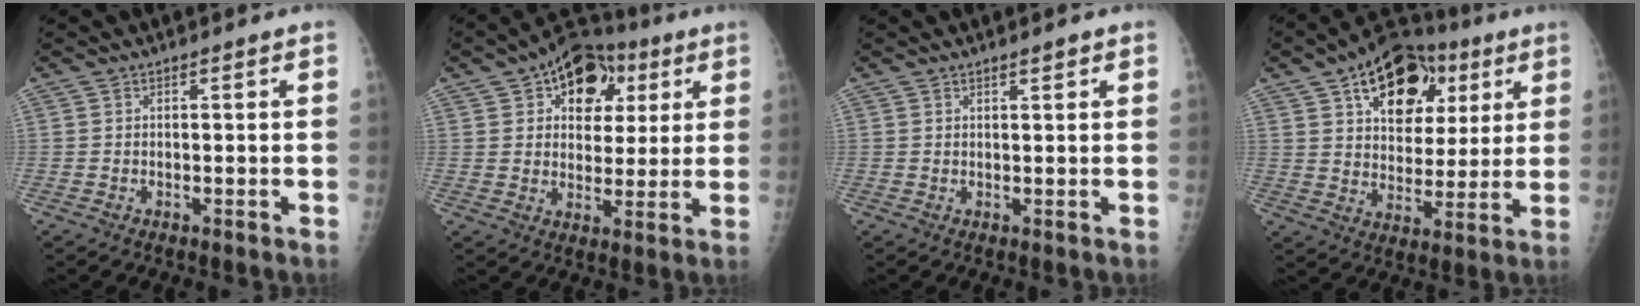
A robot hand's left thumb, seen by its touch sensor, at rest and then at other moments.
{"total": 13.8, "force": [5.6, 9.4, 8.4], "torque": [-0.063, -0.001, 0.080]}
{"total": 1.1, "force": [0.8, 0.3, 0.7], "torque": [-0.008, -0.004, 0.012]}
{"total": 19.0, "force": [8.4, 11.9, 12.2], "torque": [-0.133, -0.006, 0.129]}